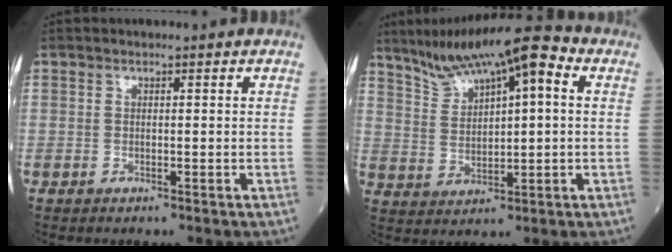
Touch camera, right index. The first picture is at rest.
{"total": 12.9, "force": [7.0, 3.5, 10.2], "torque": [-0.174, 0.029, 0.122]}